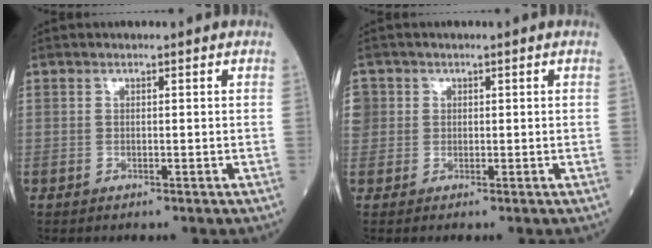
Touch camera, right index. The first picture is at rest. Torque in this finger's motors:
{"motor_torque": [0.02, 0.05, -0.03, -0.01]}